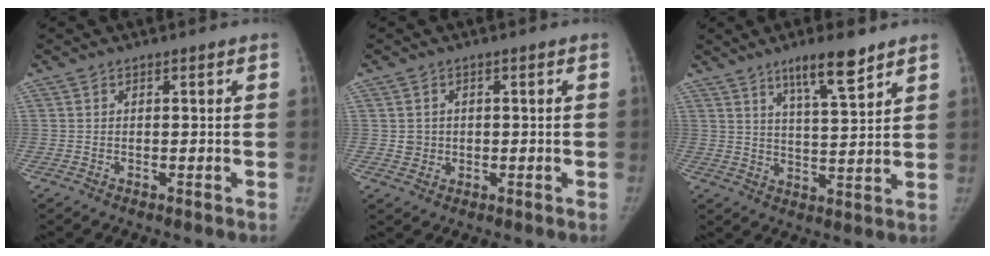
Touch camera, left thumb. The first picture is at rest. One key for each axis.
{"total": 2.3, "fx": 0.1, "fy": 2.2, "fz": 0.5, "tx": 0.009, "ty": 0.003, "tz": 0.005}
{"total": 9.1, "fx": 6.2, "fy": 1.5, "fz": 6.5, "tx": -0.096, "ty": -0.037, "tz": 0.107}